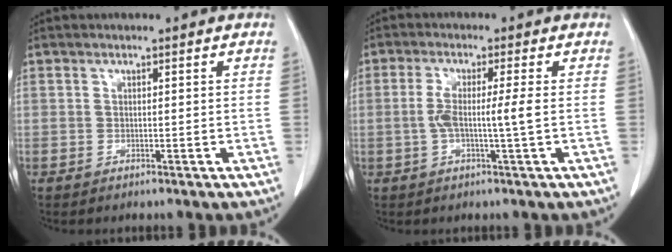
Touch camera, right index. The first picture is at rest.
{"total": 4.6, "force": [-0.4, -0.4, 4.6], "torque": [-0.092, 0.003, -0.007]}